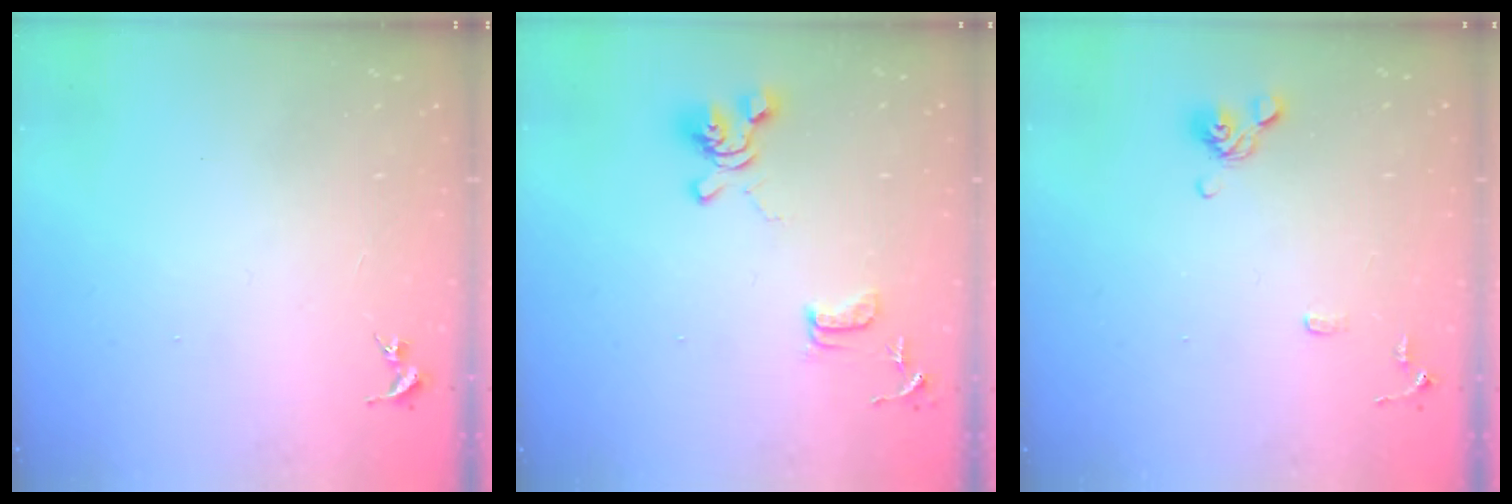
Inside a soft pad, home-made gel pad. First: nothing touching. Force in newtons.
{"total": 13.0, "press": 12.9, "slide": 1.6}
{"total": 8.8, "press": 8.6, "slide": 2.0}